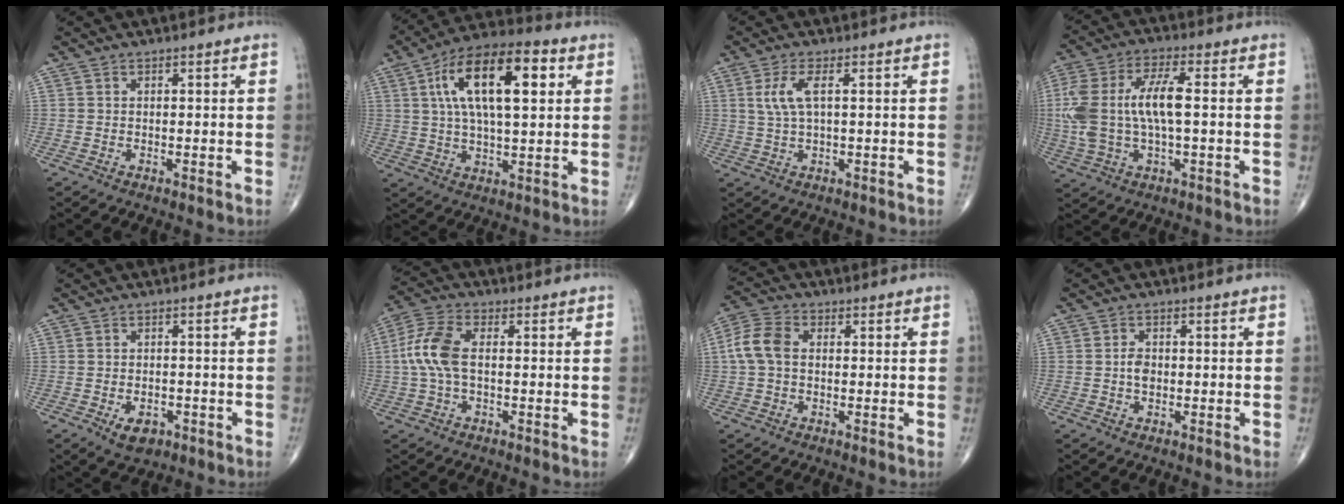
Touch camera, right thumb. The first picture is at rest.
{"total": 18.2, "force": [5.2, 7.5, 15.7], "torque": [-0.256, 0.012, 0.080]}
{"total": 4.8, "force": [1.2, 1.4, 4.4], "torque": [-0.112, 0.005, 0.028]}
{"total": 14.5, "force": [0.7, 6.0, 13.2], "torque": [-0.299, 0.024, 0.015]}
{"total": 4.6, "force": [-2.1, 2.9, 3.0], "torque": [-0.040, 0.006, -0.027]}
{"total": 8.7, "force": [0.1, 4.4, 7.5], "torque": [-0.179, 0.023, -0.002]}
{"total": 6.9, "force": [0.3, 4.7, 5.0], "torque": [-0.108, 0.021, -0.003]}
{"total": 2.7, "force": [-0.3, 1.8, 1.9], "torque": [-0.031, 0.005, -0.008]}